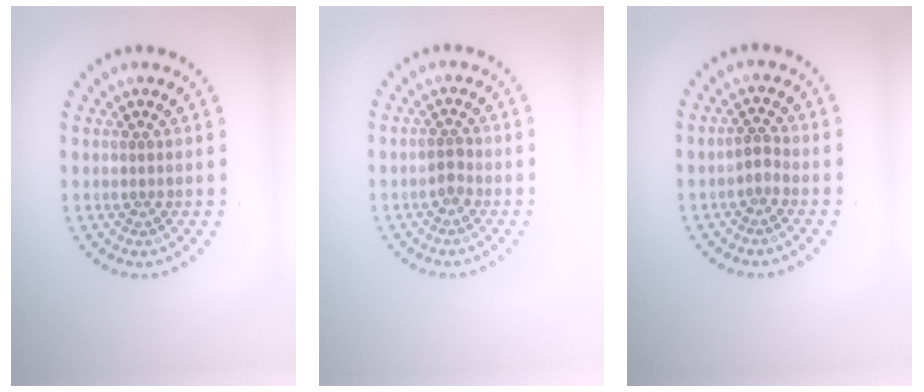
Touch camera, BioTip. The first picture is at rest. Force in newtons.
{"total": 1.2, "press": 1.1, "slide": 0.5}
{"total": 1.2, "press": 1.0, "slide": 0.6}